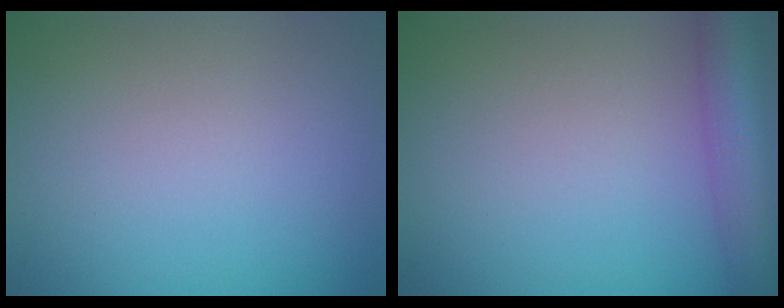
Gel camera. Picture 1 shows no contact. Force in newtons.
{"total": 6.1, "press": 6.1, "slide": 0.3}